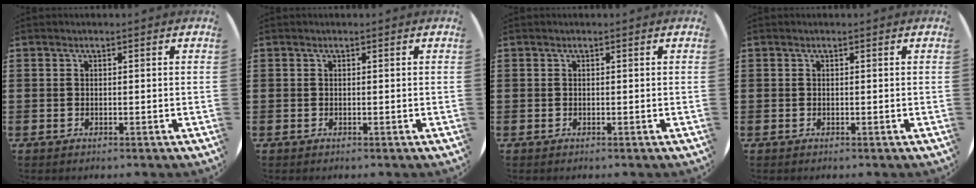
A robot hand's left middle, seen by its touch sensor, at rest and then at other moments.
{"total": 0.0}
{"total": 0.0}
{"total": 0.0}